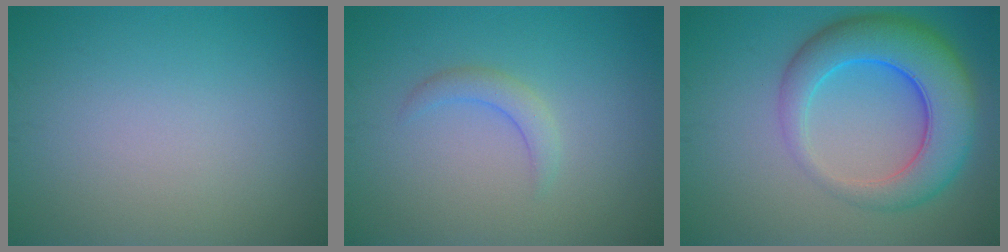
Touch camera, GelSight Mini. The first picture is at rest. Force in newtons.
{"total": 1.7, "press": 1.7, "slide": 0.2}
{"total": 8.3, "press": 8.3, "slide": 0.2}